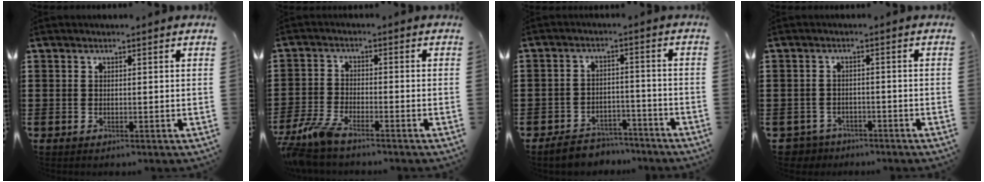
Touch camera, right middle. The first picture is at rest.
{"total": 5.1, "force": [-4.3, 0.5, 2.8], "torque": [-0.090, -0.020, -0.091]}
{"total": 4.5, "force": [-4.4, 1.1, -0.2], "torque": [-0.002, 0.006, -0.091]}
{"total": 2.6, "force": [-2.5, 0.8, -0.2], "torque": [-0.006, -0.001, -0.057]}